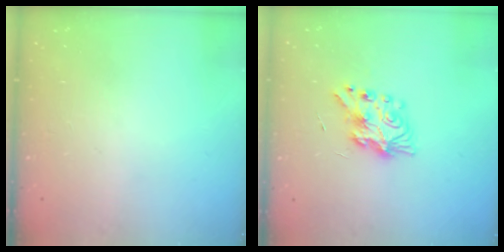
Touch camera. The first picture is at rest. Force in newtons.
{"total": 8.3, "press": 8.2, "slide": 0.2}